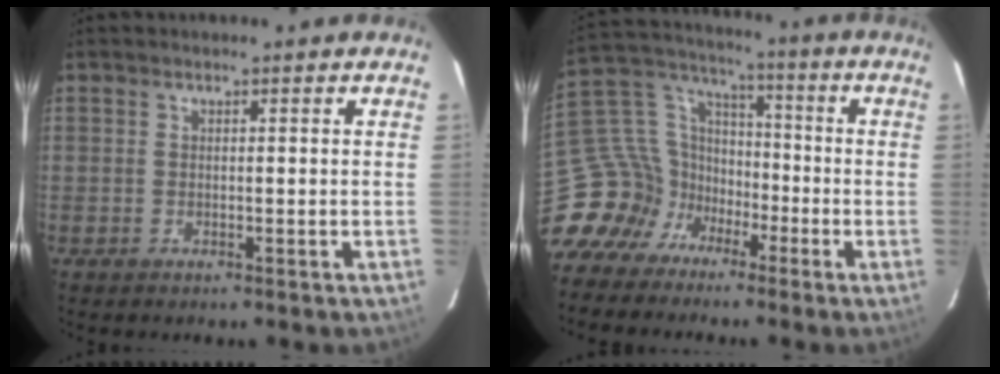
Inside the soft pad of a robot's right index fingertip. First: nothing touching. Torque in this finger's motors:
{"motor_torque": [-0.18, -0.20, -0.88, -0.21]}